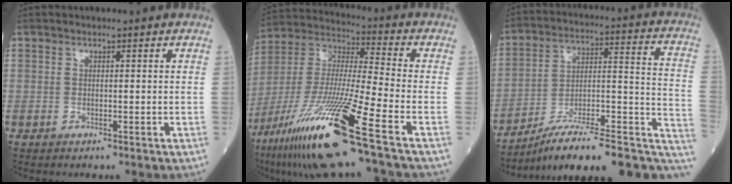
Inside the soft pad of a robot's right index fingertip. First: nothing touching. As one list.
[{"total": 22.3, "force": [-12.6, 0.0, 18.4], "torque": [-0.375, -0.049, -0.233]}, {"total": 20.8, "force": [-15.0, 3.8, 13.9], "torque": [-0.151, 0.043, -0.226]}]